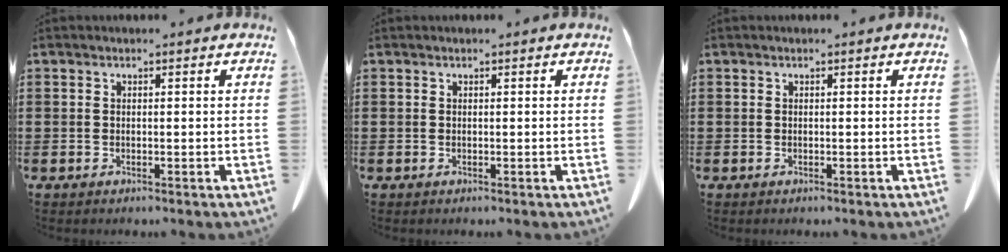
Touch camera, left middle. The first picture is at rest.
{"total": 0.0}
{"total": 0.0}